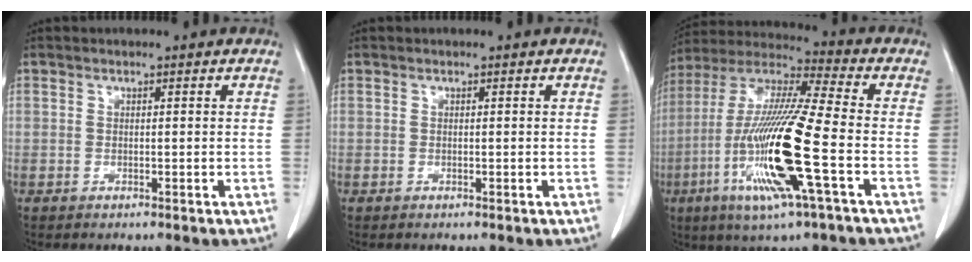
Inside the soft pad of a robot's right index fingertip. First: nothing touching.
{"total": 0.0}
{"total": 19.2, "force": [-5.6, 0.6, 18.3], "torque": [-0.386, -0.020, -0.113]}